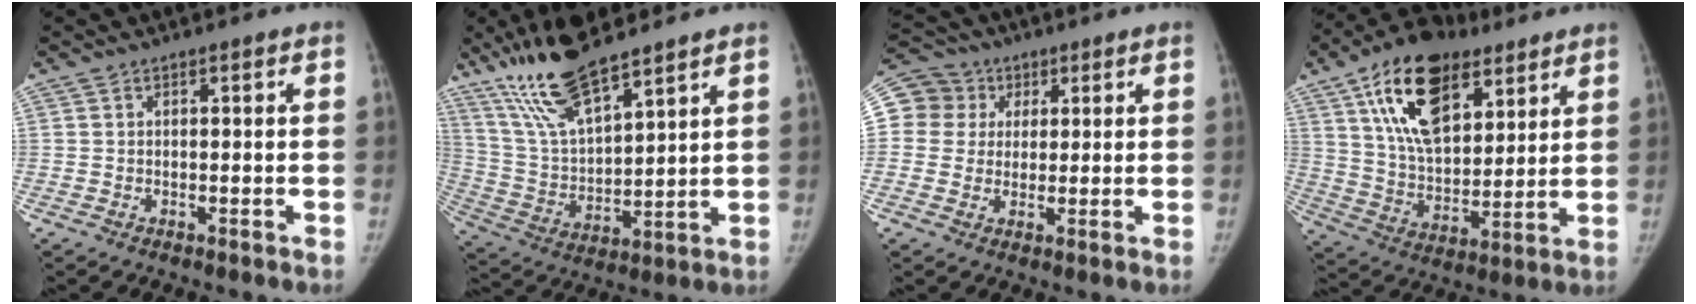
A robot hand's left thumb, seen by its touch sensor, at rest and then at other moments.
{"total": 15.3, "force": [11.7, 3.3, 9.3], "torque": [-0.171, -0.052, 0.237]}
{"total": 10.3, "force": [2.6, 9.8, 2.1], "torque": [-0.027, 0.019, 0.045]}
{"total": 22.0, "force": [11.1, 11.8, 14.9], "torque": [-0.230, -0.033, 0.192]}